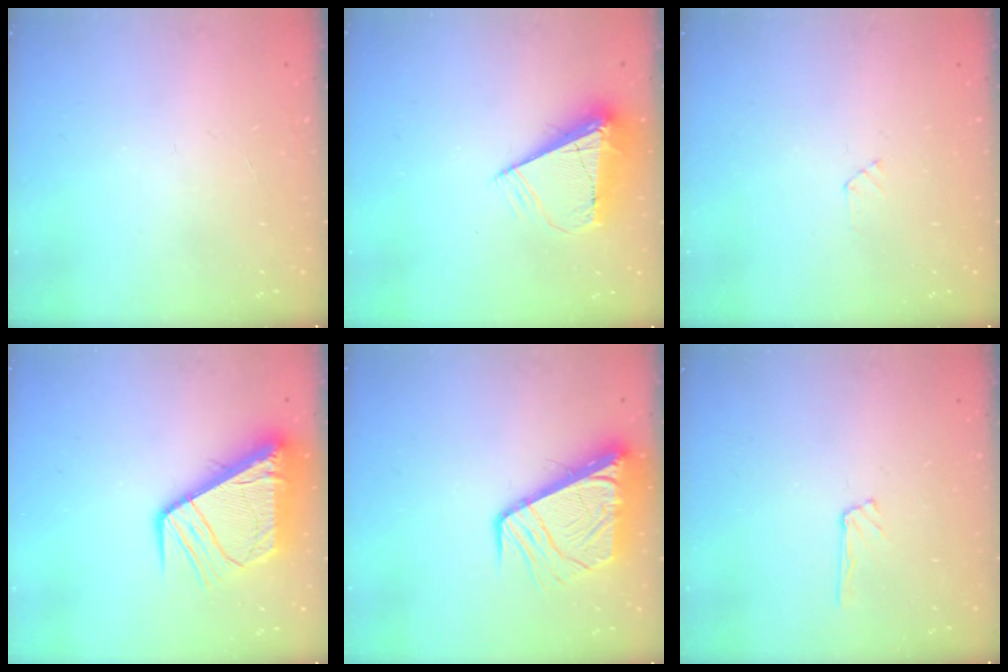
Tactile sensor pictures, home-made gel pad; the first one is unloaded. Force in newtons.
{"total": 10.5, "press": 10.5, "slide": 1.2}
{"total": 2.4, "press": 2.4, "slide": 0.3}
{"total": 15.4, "press": 15.3, "slide": 1.7}
{"total": 10.6, "press": 10.5, "slide": 1.4}
{"total": 4.7, "press": 4.6, "slide": 0.5}